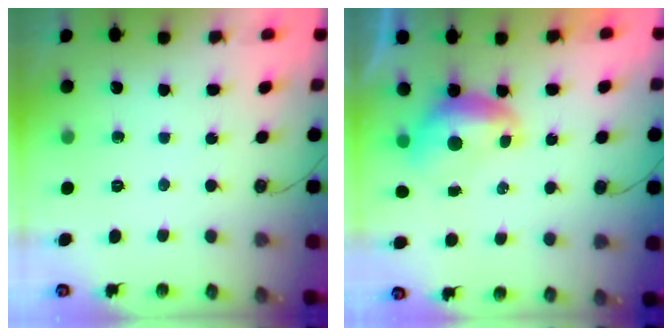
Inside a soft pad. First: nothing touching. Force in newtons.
{"total": 0.5, "press": 0.5, "slide": 0.2}